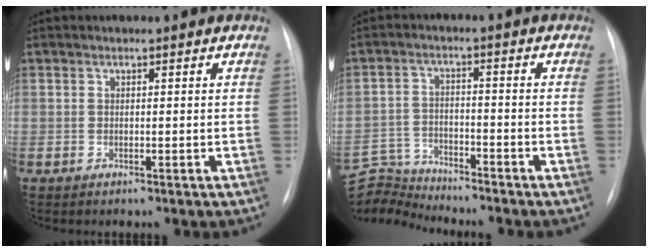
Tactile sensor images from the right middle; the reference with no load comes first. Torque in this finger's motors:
{"motor_torque": [-0.31, -0.18, -0.27, -0.08]}